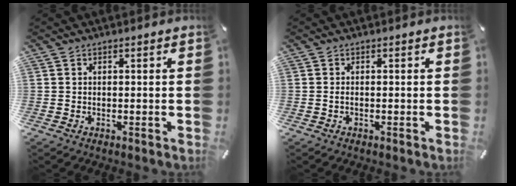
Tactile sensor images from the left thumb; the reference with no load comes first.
{"total": 1.0, "force": [-0.4, 0.4, 0.8], "torque": [-0.017, 0.000, -0.008]}